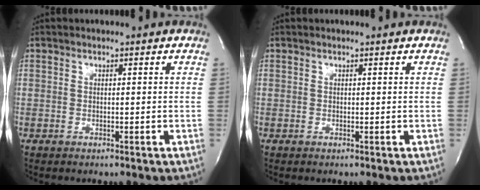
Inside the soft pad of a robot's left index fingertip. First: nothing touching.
{"total": 0.8, "force": [0.8, 0.1, 0.0], "torque": [-0.008, 0.003, 0.009]}